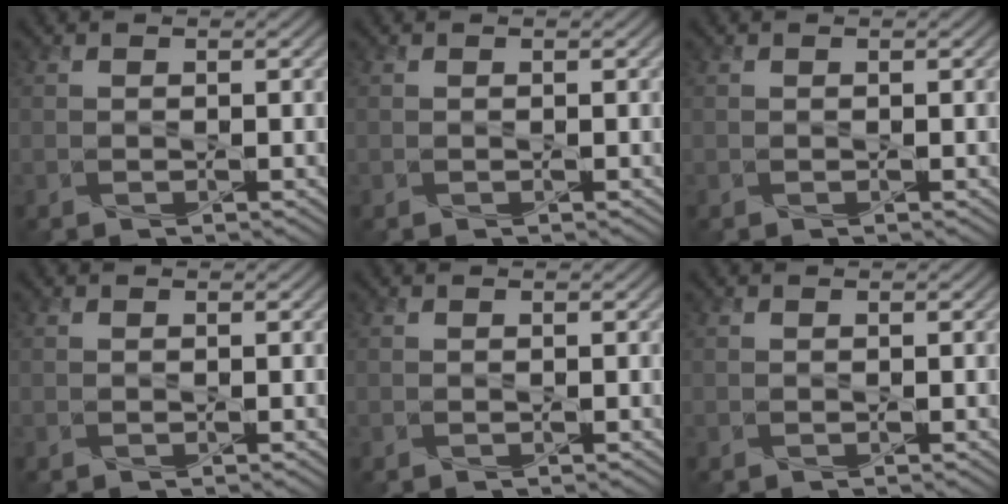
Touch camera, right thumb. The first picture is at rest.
{"total": 0.0}
{"total": 0.0}
{"total": 0.0}
{"total": 0.0}
{"total": 0.0}